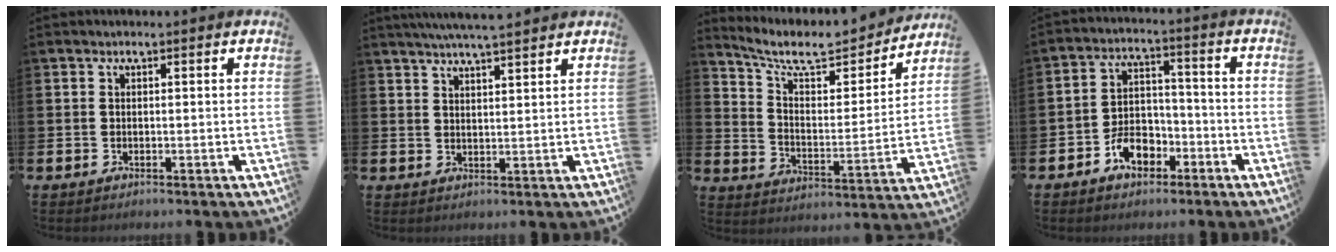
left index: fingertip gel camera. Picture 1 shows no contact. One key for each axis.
{"total": 4.9, "fx": 4.7, "fy": -0.1, "fz": 1.4, "tx": -0.030, "ty": -0.018, "tz": 0.083}
{"total": 8.3, "fx": 7.2, "fy": 2.6, "fz": 3.2, "tx": -0.094, "ty": -0.053, "tz": 0.120}
{"total": 5.8, "fx": -3.4, "fy": 3.8, "fz": 2.8, "tx": -0.055, "ty": 0.022, "tz": -0.063}